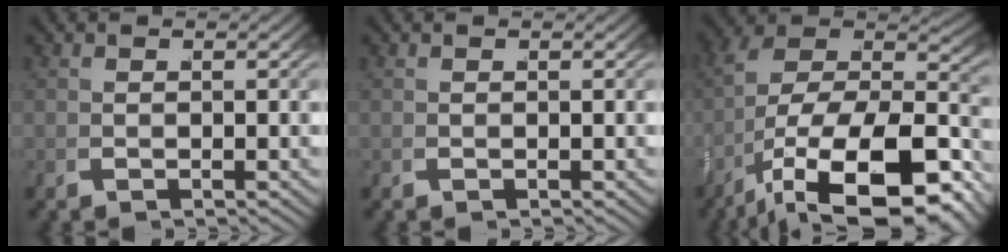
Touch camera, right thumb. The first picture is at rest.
{"total": 0.0}
{"total": 18.0, "force": [-2.4, 11.4, 13.8], "torque": [-0.261, -0.068, 0.002]}